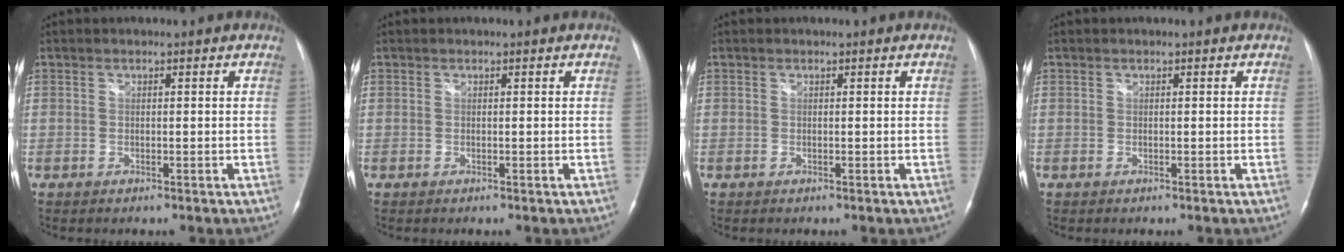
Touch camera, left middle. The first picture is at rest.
{"total": 0.0}
{"total": 0.0}
{"total": 0.0}